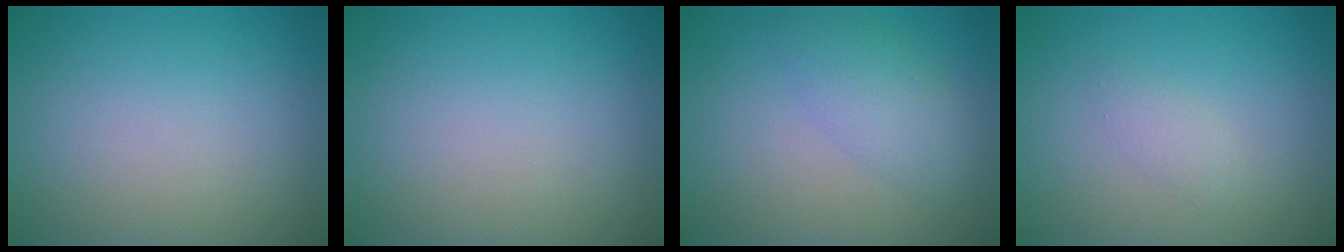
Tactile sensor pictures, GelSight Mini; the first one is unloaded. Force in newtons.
{"total": 0.0}
{"total": 1.9, "press": 1.9, "slide": 0.2}
{"total": 1.1, "press": 1.1, "slide": 0.1}